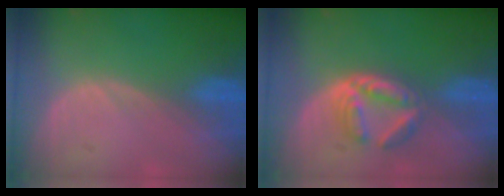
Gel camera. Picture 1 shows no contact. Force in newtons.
{"total": 6.2, "press": 5.4, "slide": 3.0}